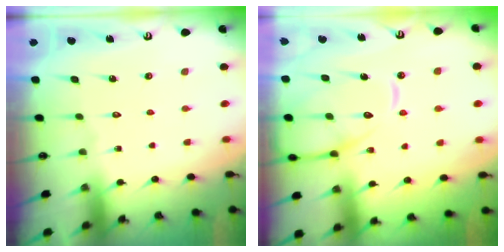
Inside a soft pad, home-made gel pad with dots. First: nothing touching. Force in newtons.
{"total": 15.1, "press": 15.0, "slide": 1.4}